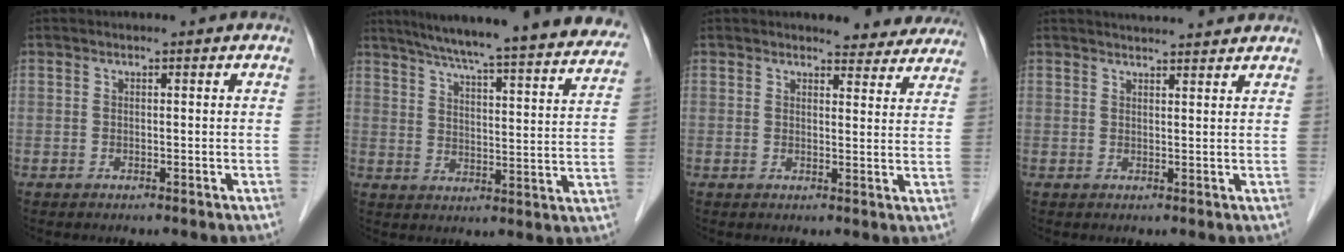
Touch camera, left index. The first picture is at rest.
{"total": 29.0, "force": [26.0, 2.3, 12.6], "torque": [-0.190, -0.049, 0.322]}
{"total": 8.2, "force": [7.8, 2.4, 1.1], "torque": [0.015, -0.016, 0.068]}
{"total": 6.9, "force": [6.7, 0.3, 1.8], "torque": [-0.027, 0.024, 0.078]}